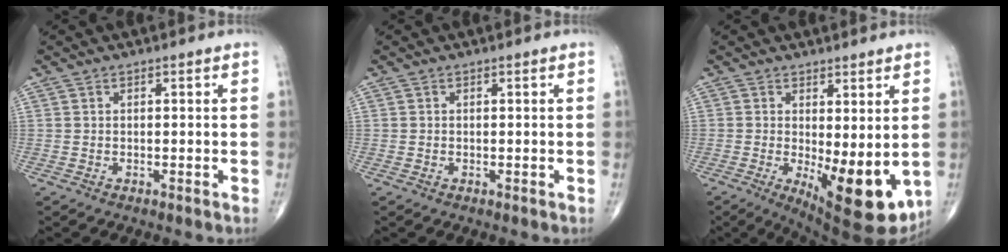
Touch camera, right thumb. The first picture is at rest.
{"total": 0.0}
{"total": 12.6, "force": [-1.7, 4.7, 11.6], "torque": [-0.157, -0.029, -0.010]}